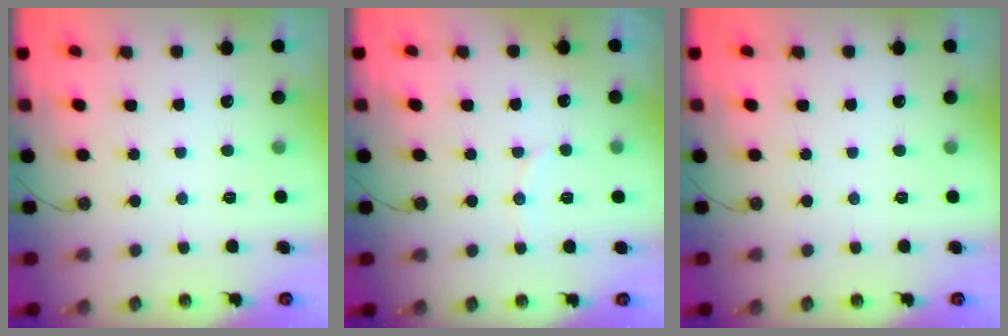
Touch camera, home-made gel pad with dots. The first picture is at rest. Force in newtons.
{"total": 5.1, "press": 4.9, "slide": 1.2}
{"total": 0.0}